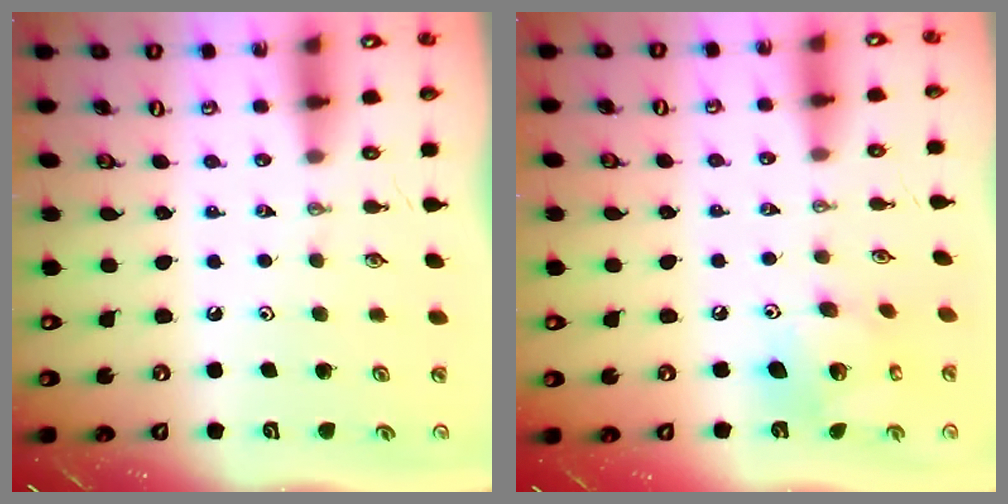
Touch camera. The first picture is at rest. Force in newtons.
{"total": 11.5, "press": 11.5, "slide": 0.7}